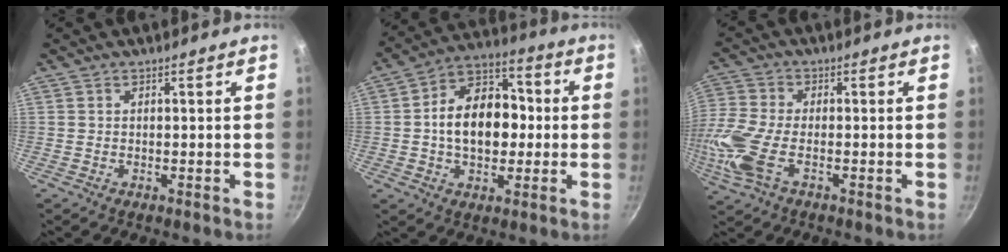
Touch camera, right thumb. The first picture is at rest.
{"total": 15.0, "force": [-0.1, 9.9, 11.3], "torque": [-0.151, 0.031, -0.010]}
{"total": 12.6, "force": [-3.8, 6.3, 10.2], "torque": [-0.268, 0.004, -0.074]}